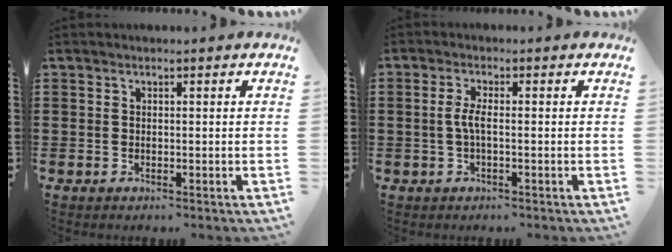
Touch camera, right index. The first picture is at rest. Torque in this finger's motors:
{"motor_torque": [0.90, 0.23, 0.37, 0.12]}